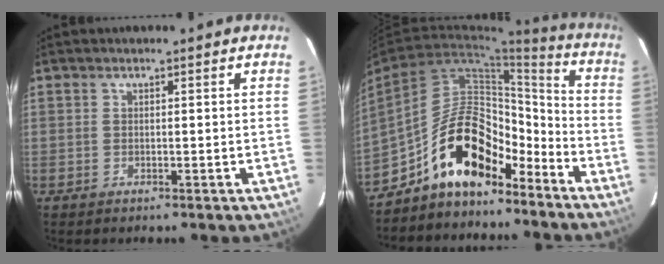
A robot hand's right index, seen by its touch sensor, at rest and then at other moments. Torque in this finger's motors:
{"motor_torque": [1.18, -0.96, 1.05, 0.21]}